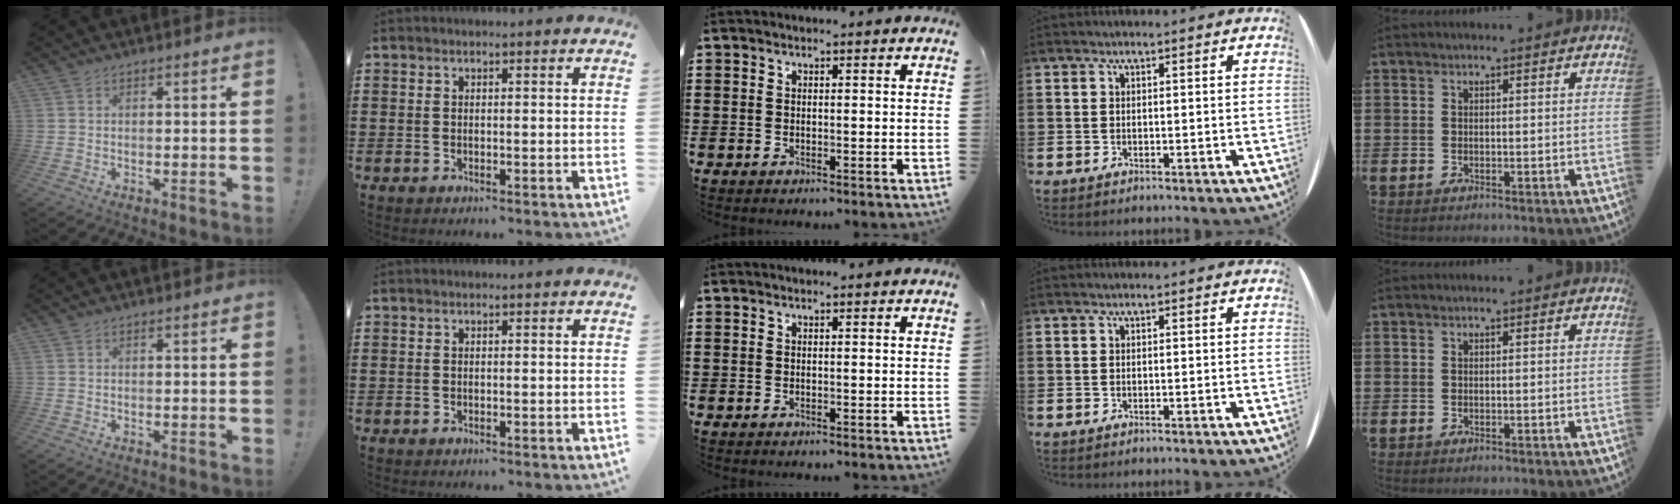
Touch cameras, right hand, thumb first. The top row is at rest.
{}